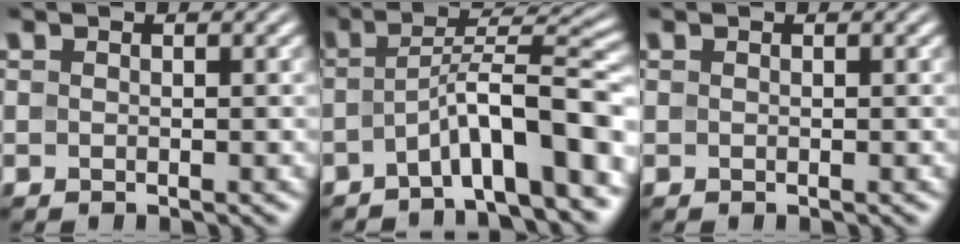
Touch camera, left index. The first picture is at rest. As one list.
[{"total": 8.0, "force": [-3.3, 1.7, 7.1], "torque": [-0.103, 0.020, -0.061]}, {"total": 0.0}]